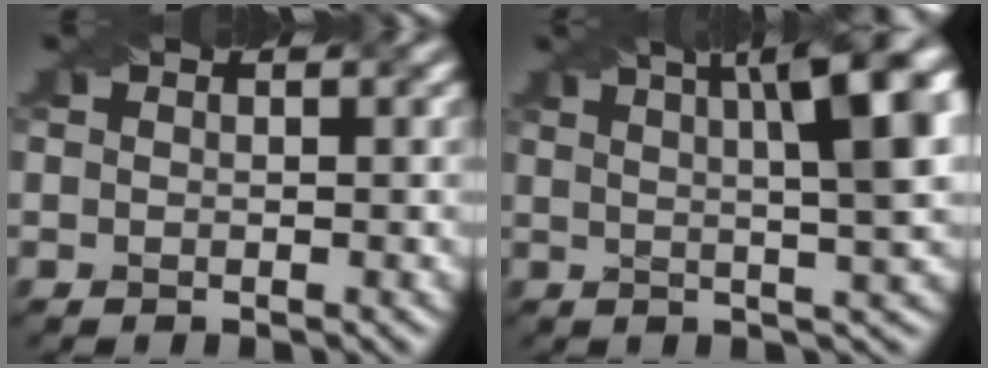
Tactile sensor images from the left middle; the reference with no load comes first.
{"total": 12.7, "force": [4.5, 4.0, 11.2], "torque": [-0.096, 0.040, 0.050]}